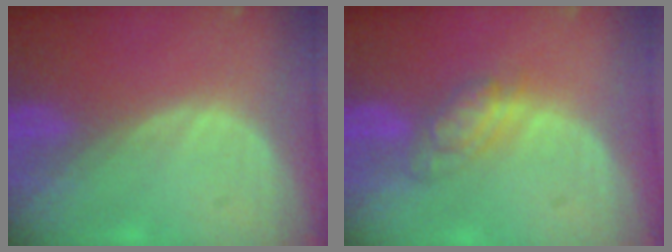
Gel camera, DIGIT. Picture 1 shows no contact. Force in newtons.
{"total": 5.4, "press": 4.7, "slide": 2.7}